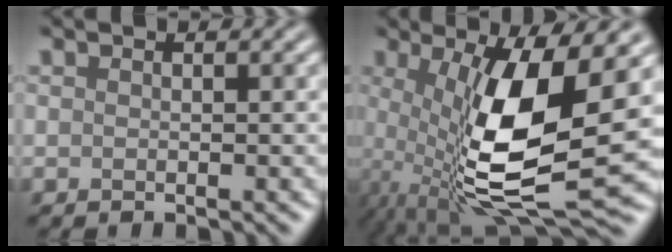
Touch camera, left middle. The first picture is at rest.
{"total": 11.9, "force": [-0.3, 3.5, 11.4], "torque": [-0.209, -0.019, -0.001]}